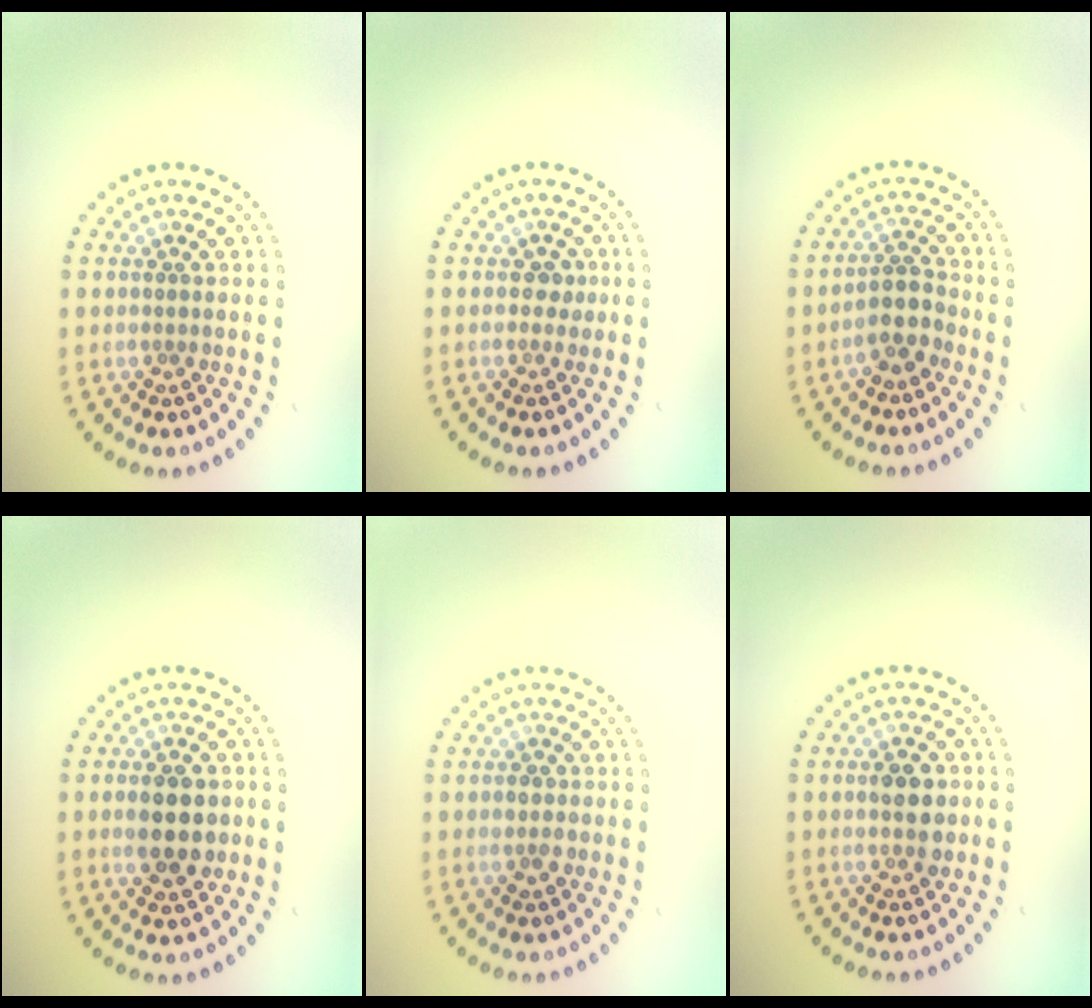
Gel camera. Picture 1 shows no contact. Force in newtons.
{"total": 1.1, "press": 1.0, "slide": 0.4}
{"total": 2.5, "press": 2.3, "slide": 1.1}
{"total": 4.6, "press": 4.6, "slide": 0.2}
{"total": 1.4, "press": 1.4, "slide": 0.2}
{"total": 3.0, "press": 2.9, "slide": 0.2}